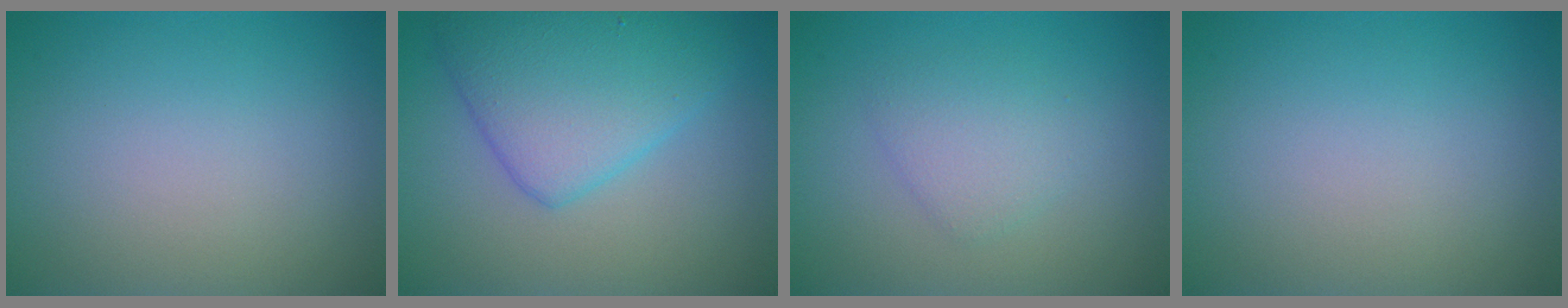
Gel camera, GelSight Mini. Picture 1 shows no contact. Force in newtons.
{"total": 6.0, "press": 6.0, "slide": 0.1}
{"total": 2.2, "press": 2.2, "slide": 0.1}
{"total": 0.0}